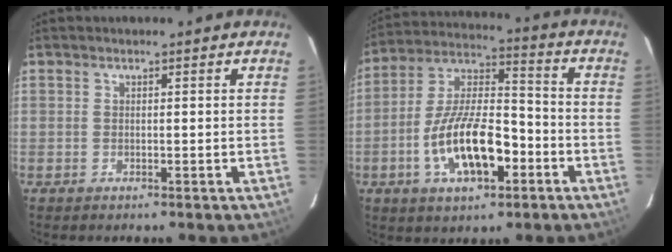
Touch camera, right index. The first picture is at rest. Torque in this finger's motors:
{"motor_torque": [1.17, -0.96, 1.05, 0.21]}